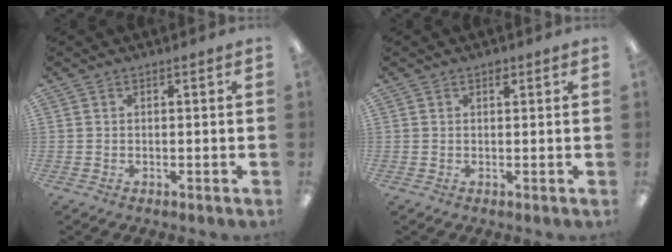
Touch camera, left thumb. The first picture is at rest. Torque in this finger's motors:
{"motor_torque": [0.10, 0.05, 0.38, -0.15, 0.00]}